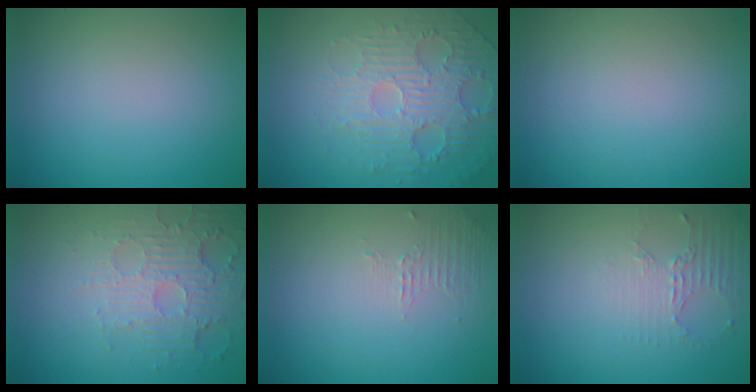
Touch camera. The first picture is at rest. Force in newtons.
{"total": 5.3, "press": 3.8, "slide": 3.6}
{"total": 0.0}
{"total": 5.5, "press": 3.5, "slide": 4.3}
{"total": 1.1, "press": 0.2, "slide": 1.0}
{"total": 2.0, "press": 1.5, "slide": 1.4}